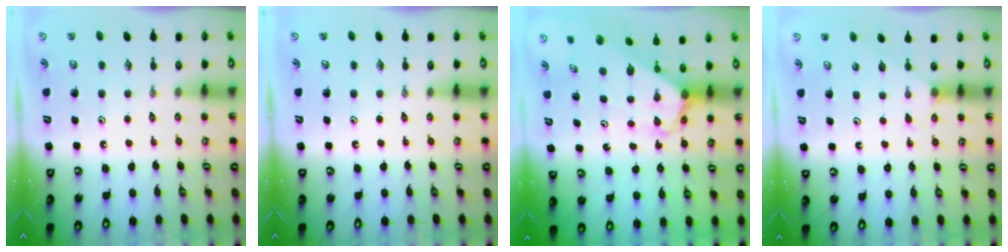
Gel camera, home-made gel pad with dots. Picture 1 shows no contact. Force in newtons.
{"total": 0.0}
{"total": 2.5, "press": 2.5, "slide": 0.1}
{"total": 3.6, "press": 3.6, "slide": 0.3}